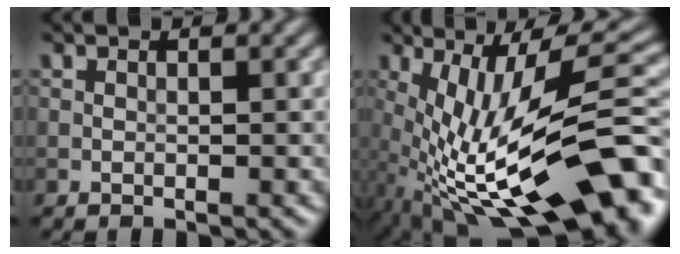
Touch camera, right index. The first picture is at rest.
{"total": 15.7, "force": [-3.1, 5.2, 14.5], "torque": [-0.239, 0.012, -0.051]}